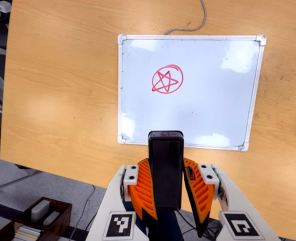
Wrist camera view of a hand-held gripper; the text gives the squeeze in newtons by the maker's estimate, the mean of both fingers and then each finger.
{"total": 9.1, "left": 7.5, "right": 10.8}